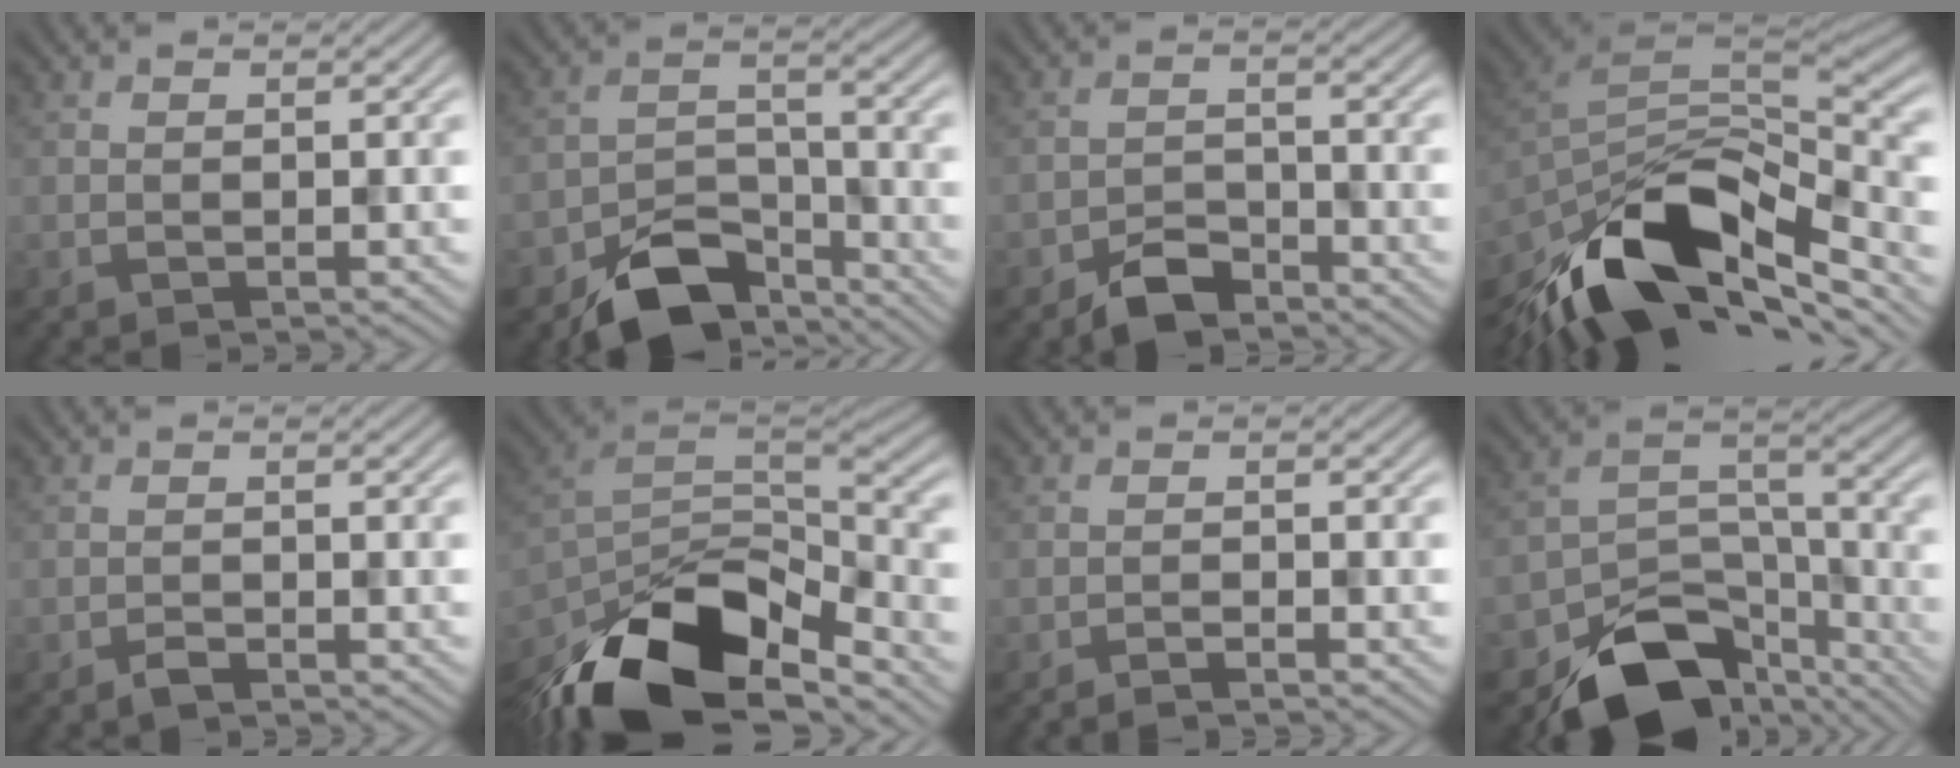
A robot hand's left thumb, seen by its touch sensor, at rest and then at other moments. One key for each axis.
{"total": 9.7, "fx": -7.0, "fy": 4.8, "fz": 4.7, "tx": -0.074, "ty": -0.011, "tz": -0.127}
{"total": 4.7, "fx": -3.6, "fy": 2.1, "fz": 2.0, "tx": -0.031, "ty": 0.000, "tz": -0.076}
{"total": 16.4, "fx": -9.5, "fy": 7.8, "fz": 10.9, "tx": -0.238, "ty": -0.007, "tz": -0.173}
{"total": 1.2, "fx": -1.0, "fy": 0.3, "fz": 0.5, "tx": -0.010, "ty": 0.001, "tz": -0.019}
{"total": 17.4, "fx": -11.6, "fy": 7.6, "fz": 10.5, "tx": -0.238, "ty": -0.034, "tz": -0.202}
{"total": 1.5, "fx": -1.3, "fy": 0.1, "fz": 0.7, "tx": -0.011, "ty": 0.003, "tz": -0.026}
{"total": 13.3, "fx": -9.6, "fy": 6.8, "fz": 6.2, "tx": -0.105, "ty": -0.017, "tz": -0.159}